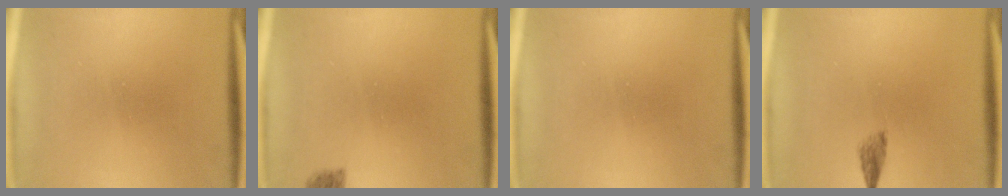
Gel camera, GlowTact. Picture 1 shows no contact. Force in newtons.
{"total": 1.8}
{"total": 0.0}
{"total": 3.0}